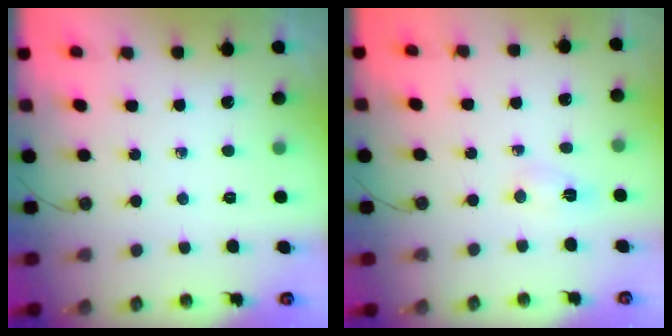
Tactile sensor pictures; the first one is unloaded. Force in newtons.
{"total": 3.3, "press": 3.2, "slide": 0.4}